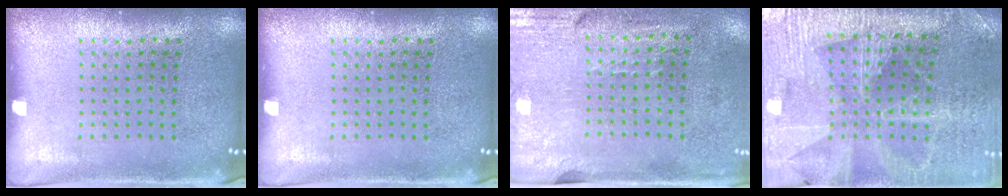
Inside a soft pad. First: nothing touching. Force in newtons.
{"total": 0.0}
{"total": 3.0, "press": 2.5, "slide": 1.6}
{"total": 3.0, "press": 2.9, "slide": 0.5}